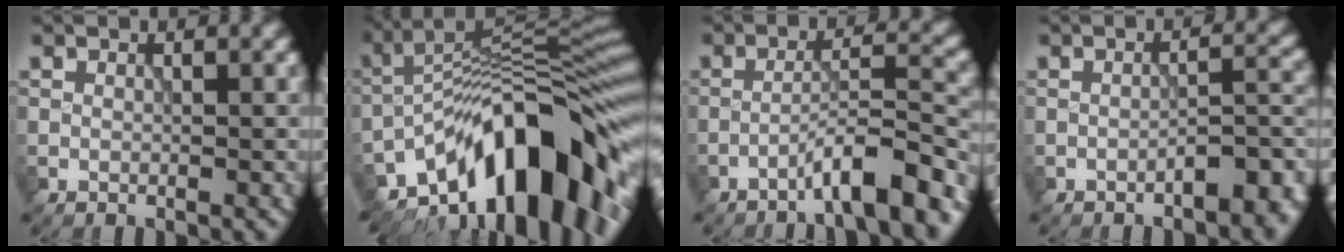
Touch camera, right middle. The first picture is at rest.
{"total": 15.0, "force": [-7.8, 5.8, 11.4], "torque": [-0.173, 0.028, -0.145]}
{"total": 5.9, "force": [-3.9, 0.7, 4.4], "torque": [-0.062, 0.019, -0.066]}
{"total": 4.4, "force": [-2.4, 1.4, 3.4], "torque": [-0.047, 0.010, -0.036]}